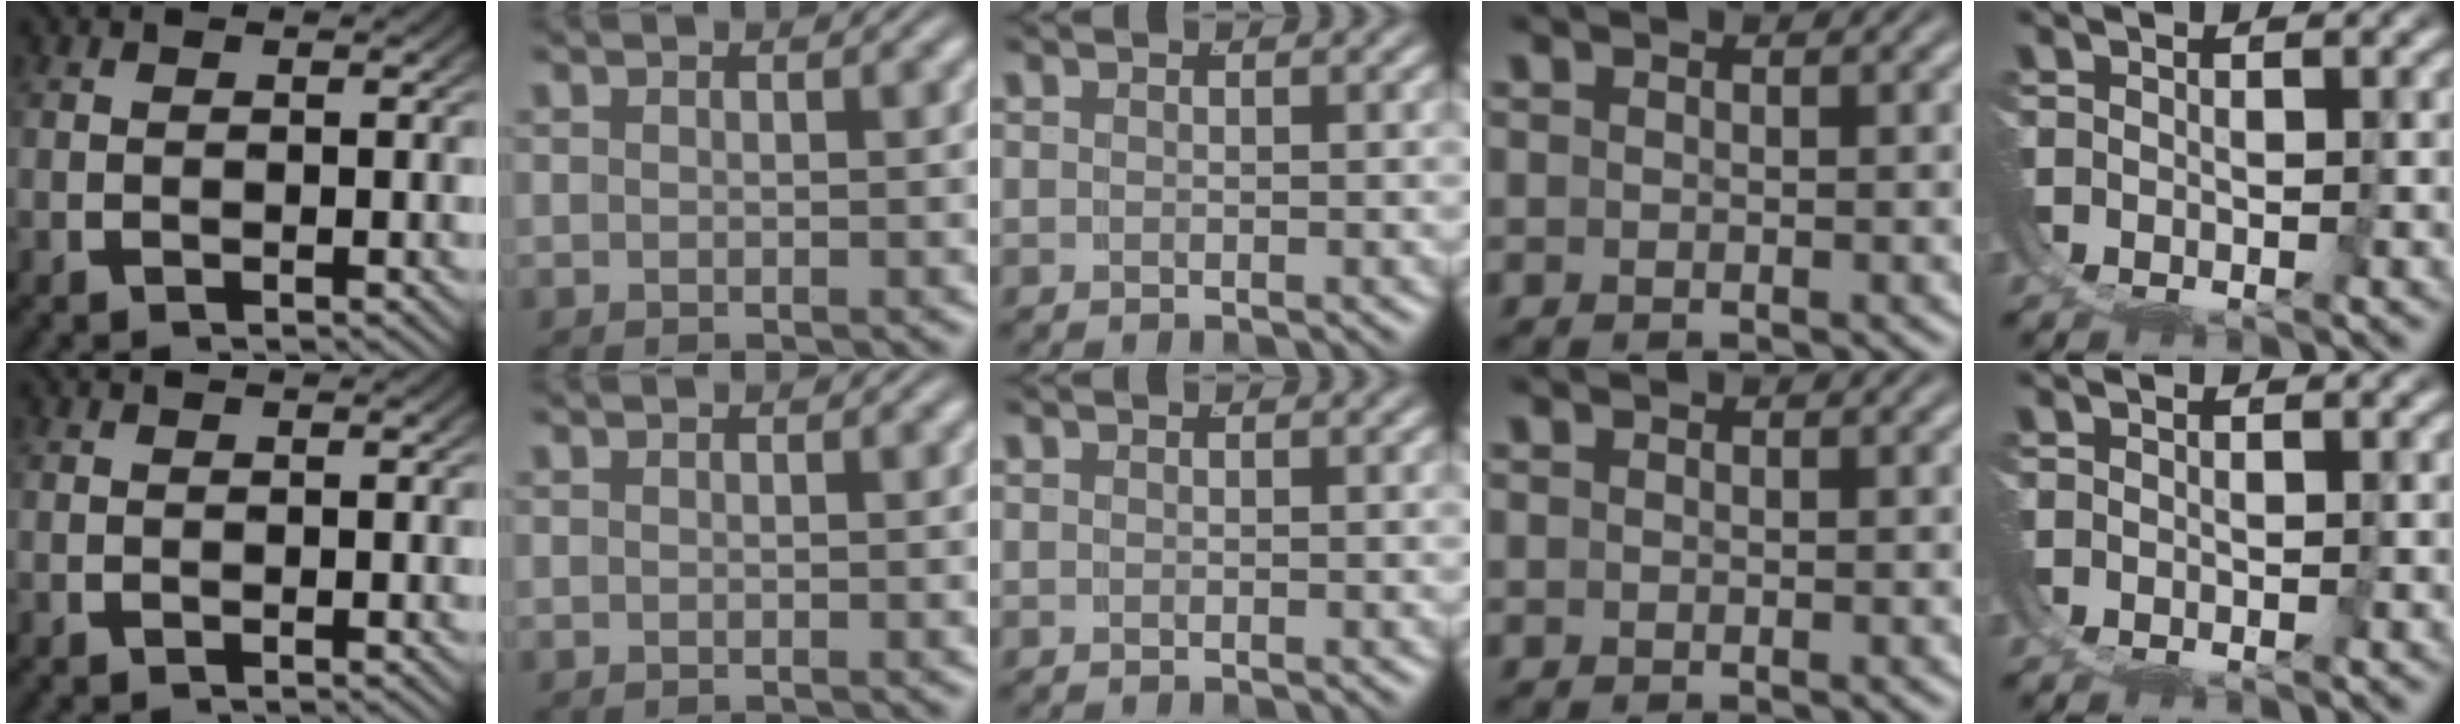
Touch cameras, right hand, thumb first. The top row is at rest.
{}